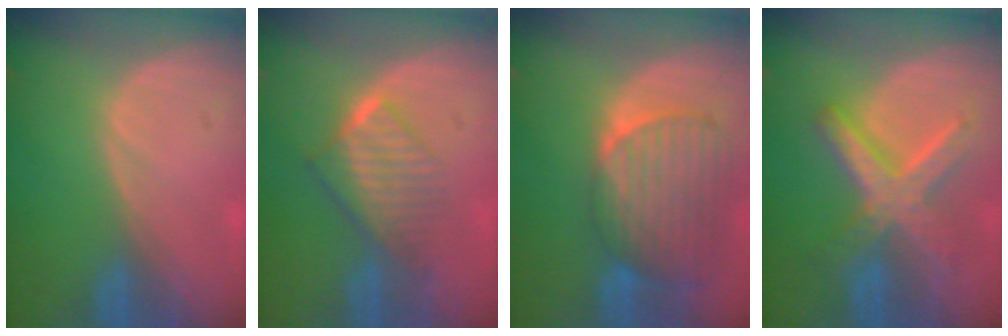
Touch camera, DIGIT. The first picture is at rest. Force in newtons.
{"total": 6.4, "press": 5.7, "slide": 2.9}
{"total": 9.6, "press": 8.5, "slide": 4.5}
{"total": 8.2, "press": 8.2, "slide": 0.7}